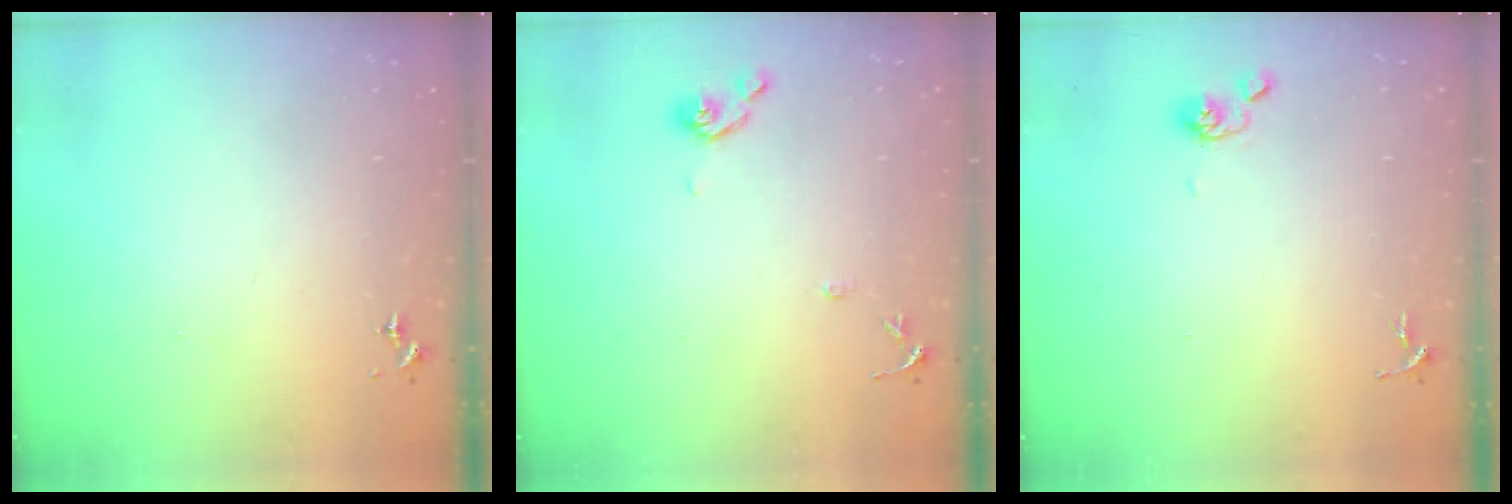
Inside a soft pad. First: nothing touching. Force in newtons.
{"total": 8.6, "press": 8.6, "slide": 0.7}
{"total": 4.4, "press": 4.3, "slide": 0.8}